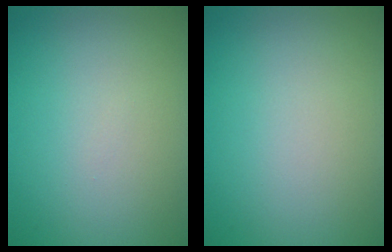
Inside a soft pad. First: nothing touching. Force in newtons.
{"total": 0.0}